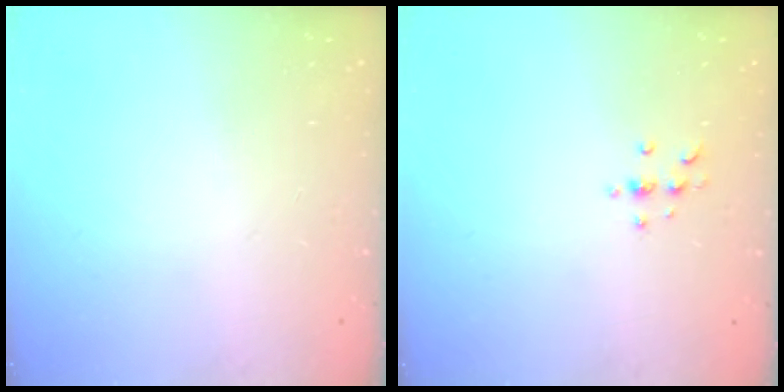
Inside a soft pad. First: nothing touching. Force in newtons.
{"total": 3.4, "press": 3.4, "slide": 0.4}